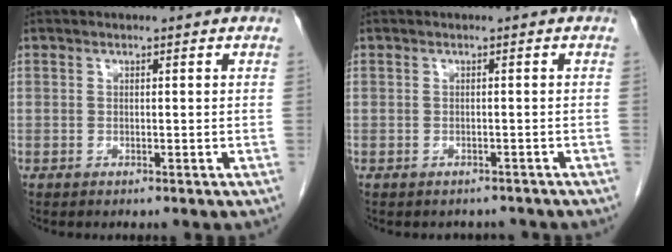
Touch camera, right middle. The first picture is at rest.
{"total": 2.6, "force": [-2.3, 1.2, 0.1], "torque": [-0.002, 0.001, -0.030]}